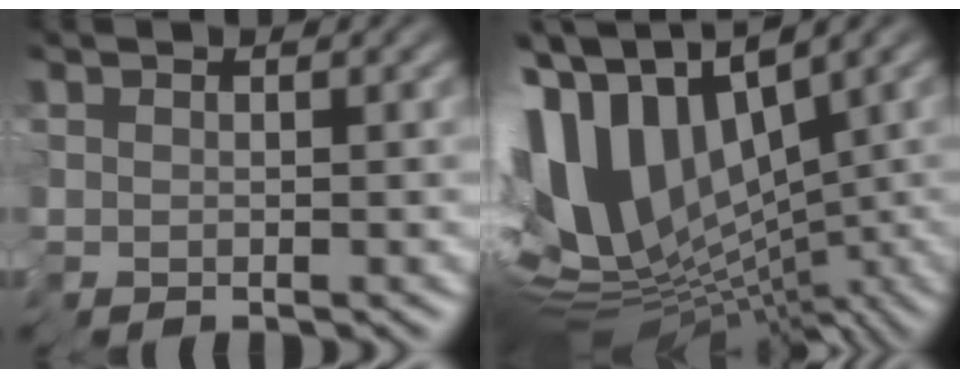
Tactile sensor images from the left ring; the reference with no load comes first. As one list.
[{"total": 13.6, "force": [1.3, 6.9, 11.7], "torque": [-0.232, 0.017, 0.033]}]